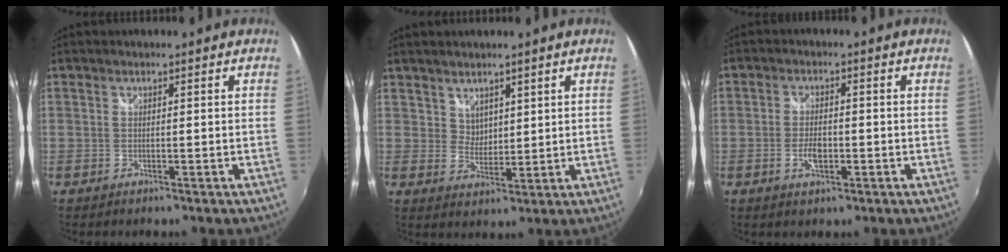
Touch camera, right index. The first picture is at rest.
{"total": 3.6, "force": [2.6, 2.4, 0.6], "torque": [0.000, 0.004, 0.050]}
{"total": 4.0, "force": [-1.3, 2.0, 3.2], "torque": [-0.065, -0.002, -0.023]}